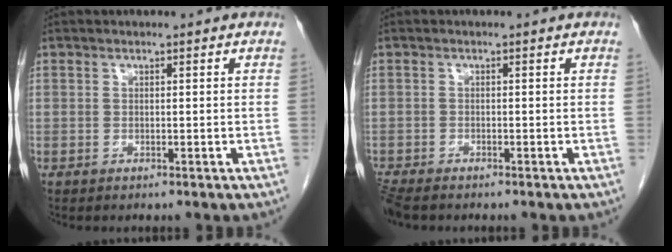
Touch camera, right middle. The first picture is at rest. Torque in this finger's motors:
{"motor_torque": [0.47, -0.31, 0.12, 0.01]}